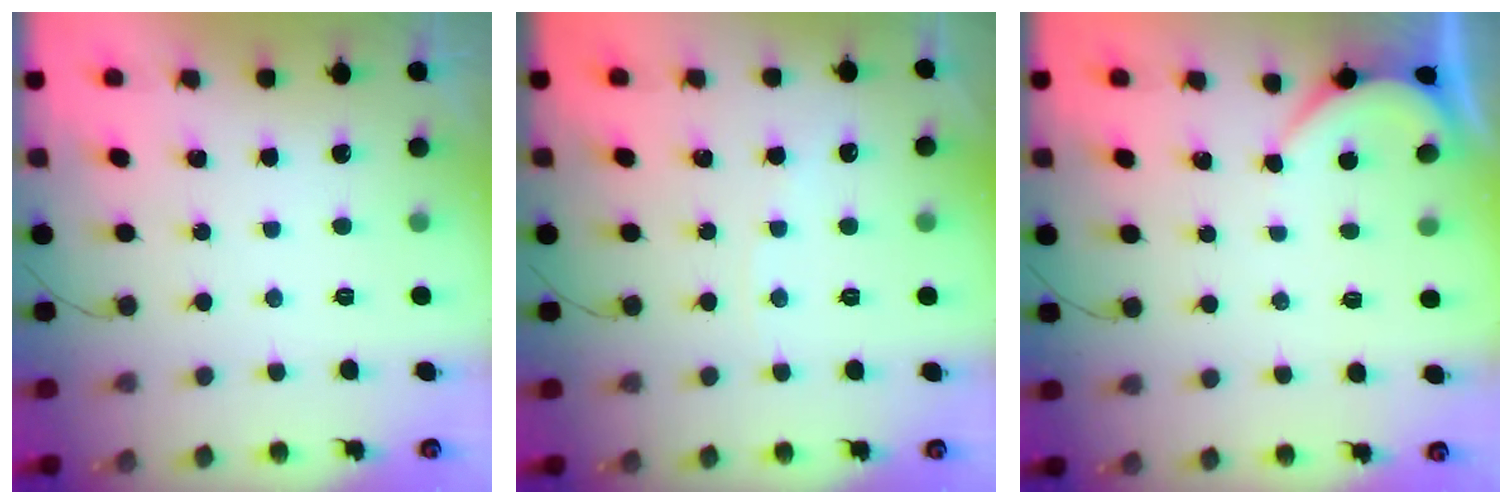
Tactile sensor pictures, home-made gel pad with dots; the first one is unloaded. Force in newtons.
{"total": 2.7, "press": 2.7, "slide": 0.5}
{"total": 2.2, "press": 2.2, "slide": 0.4}